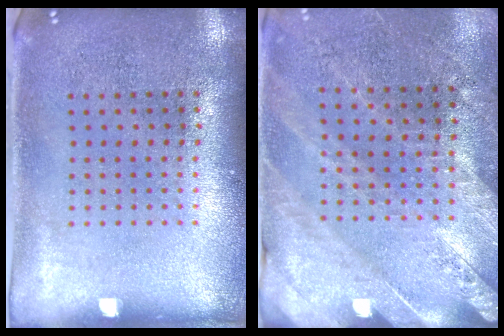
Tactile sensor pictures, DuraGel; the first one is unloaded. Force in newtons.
{"total": 2.4, "press": 2.4, "slide": 0.6}